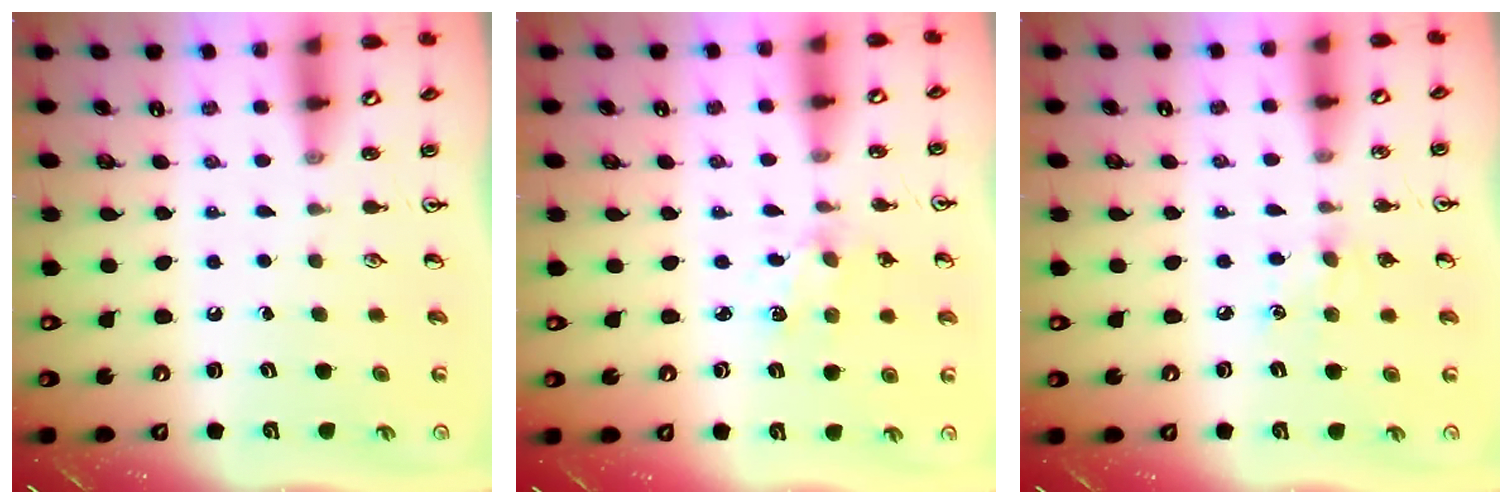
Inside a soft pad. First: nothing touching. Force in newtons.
{"total": 1.9, "press": 1.9, "slide": 0.4}
{"total": 6.6, "press": 6.6, "slide": 0.8}